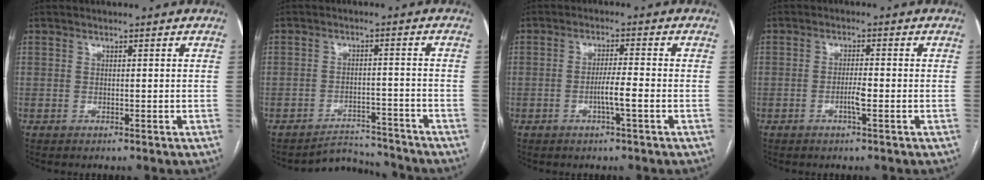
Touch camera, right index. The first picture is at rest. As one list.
[{"total": 5.8, "force": [-5.6, 1.1, -1.0], "torque": [0.019, 0.021, -0.085]}, {"total": 3.9, "force": [-1.3, -0.1, 3.6], "torque": [-0.064, -0.001, -0.025]}, {"total": 2.7, "force": [-1.0, 0.1, 2.5], "torque": [-0.048, -0.001, -0.019]}]